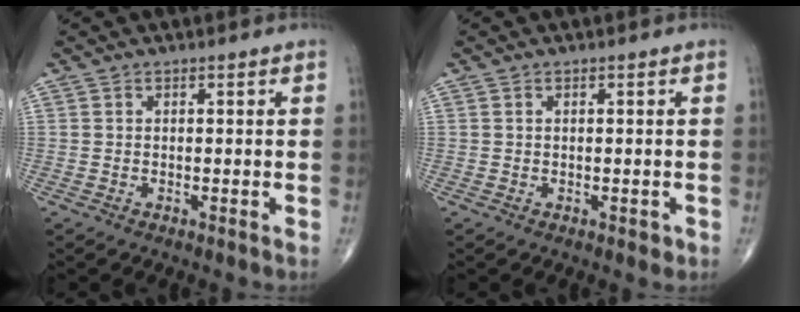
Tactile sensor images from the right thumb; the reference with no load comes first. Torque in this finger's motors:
{"motor_torque": [0.13, -0.13, -0.21, -0.09, 0.00]}